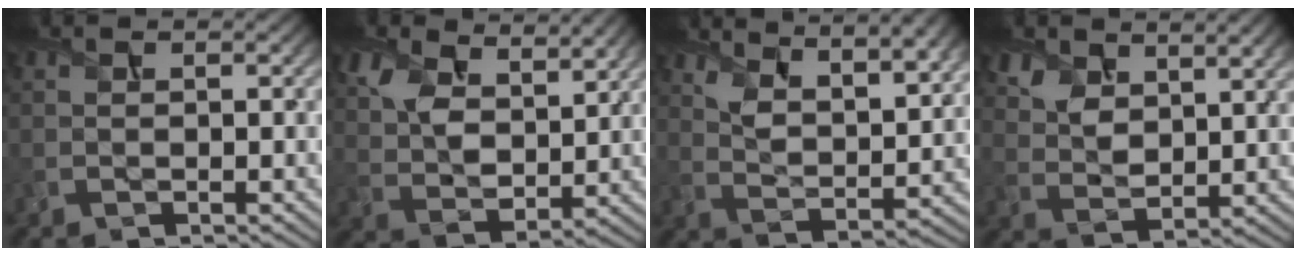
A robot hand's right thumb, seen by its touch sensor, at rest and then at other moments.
{"total": 9.8, "force": [6.1, 5.2, 5.7], "torque": [-0.150, -0.004, 0.111]}
{"total": 11.5, "force": [8.2, 4.1, 7.0], "torque": [-0.136, -0.001, 0.131]}
{"total": 7.0, "force": [4.7, 3.5, 3.7], "torque": [-0.091, -0.010, 0.097]}